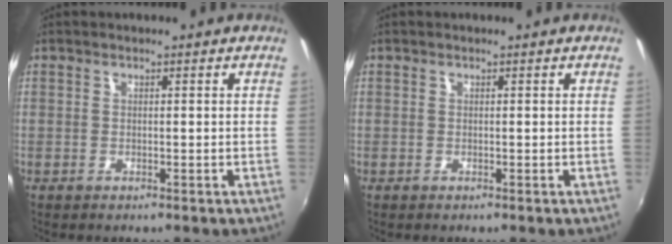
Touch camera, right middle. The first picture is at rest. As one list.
[{"total": 0.0}]